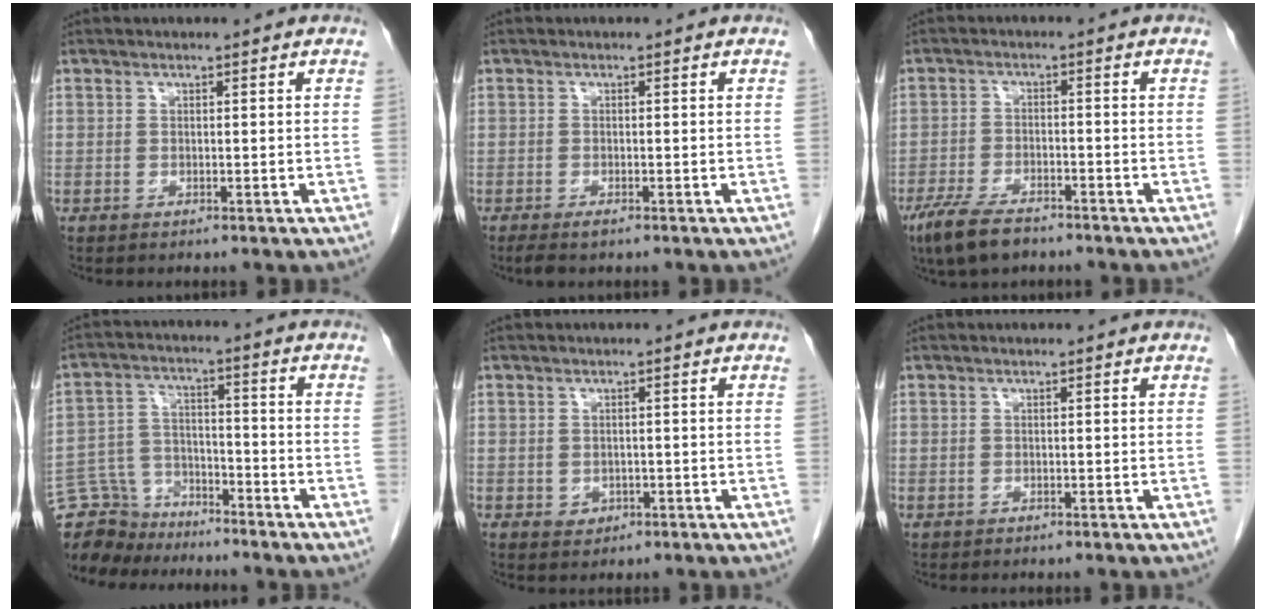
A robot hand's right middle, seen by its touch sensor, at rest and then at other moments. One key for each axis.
{"total": 1.8, "fx": -1.3, "fy": 0.4, "fz": 1.2, "tx": -0.024, "ty": -0.006, "tz": -0.021}
{"total": 7.1, "fx": -5.3, "fy": 2.3, "fz": 4.1, "tx": -0.086, "ty": -0.012, "tz": -0.094}
{"total": 10.0, "fx": -9.1, "fy": 4.0, "fz": -0.1, "tx": -0.007, "ty": 0.031, "tz": -0.167}
{"total": 1.5, "fx": -0.5, "fy": 1.3, "fz": 0.6, "tx": -0.012, "ty": 0.002, "tz": 0.001}
{"total": 0.0}